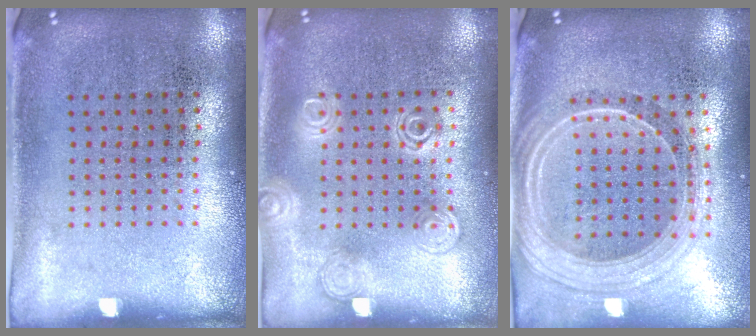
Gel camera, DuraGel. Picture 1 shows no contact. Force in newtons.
{"total": 1.2, "press": 1.2, "slide": 0.0}
{"total": 2.4, "press": 2.0, "slide": 1.2}